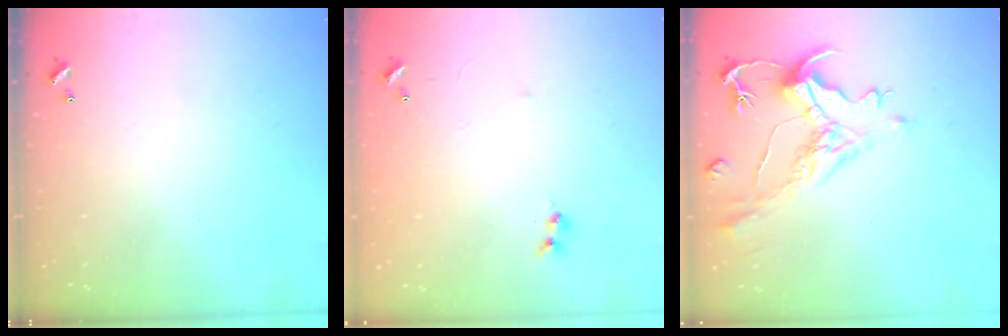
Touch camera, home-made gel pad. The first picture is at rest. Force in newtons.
{"total": 7.2, "press": 7.1, "slide": 0.7}
{"total": 1.5, "press": 0.3, "slide": 1.5}